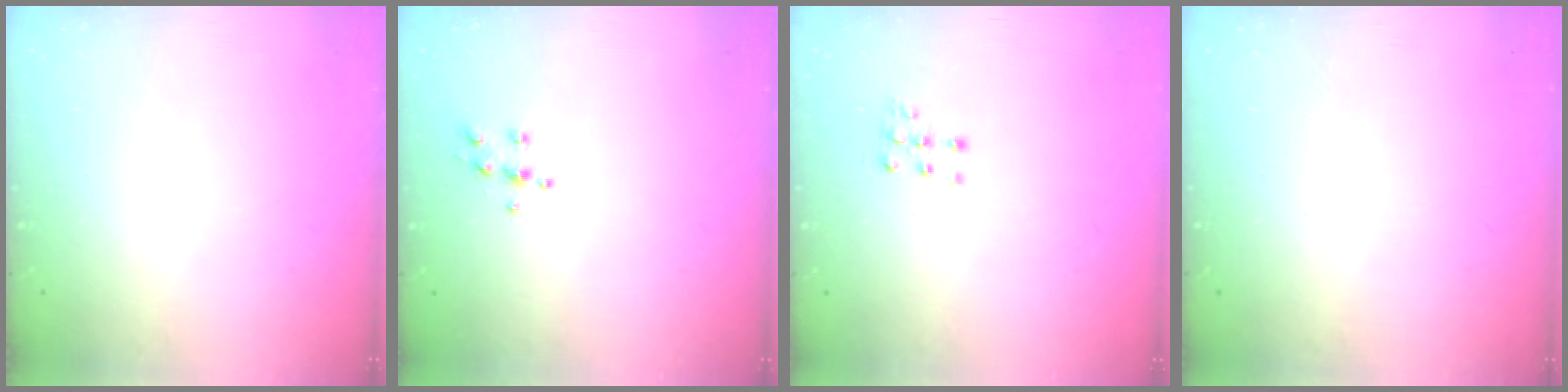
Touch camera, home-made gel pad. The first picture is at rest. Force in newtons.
{"total": 5.3, "press": 5.2, "slide": 0.5}
{"total": 6.1, "press": 6.0, "slide": 0.5}
{"total": 0.0}